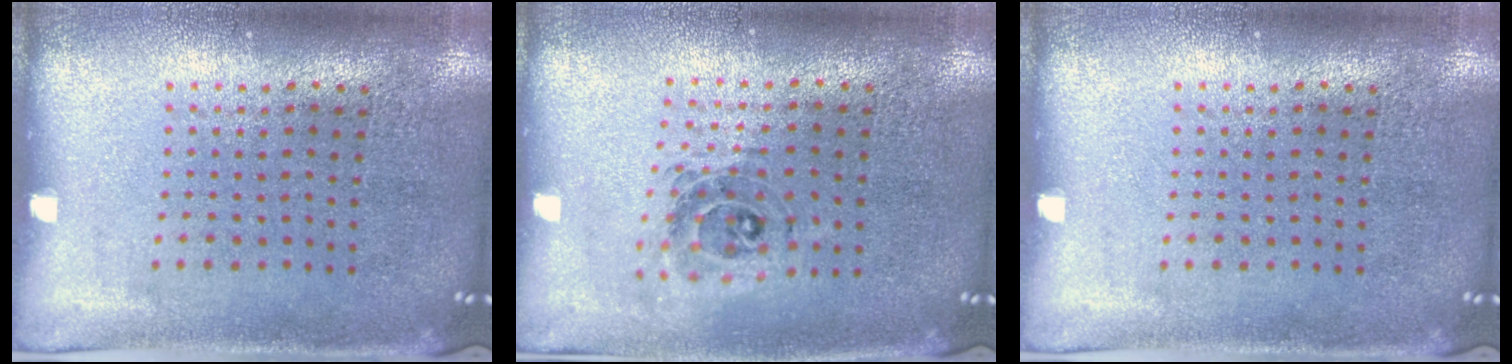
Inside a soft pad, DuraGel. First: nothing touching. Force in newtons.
{"total": 0.8, "press": 0.8, "slide": 0.0}
{"total": 0.0}